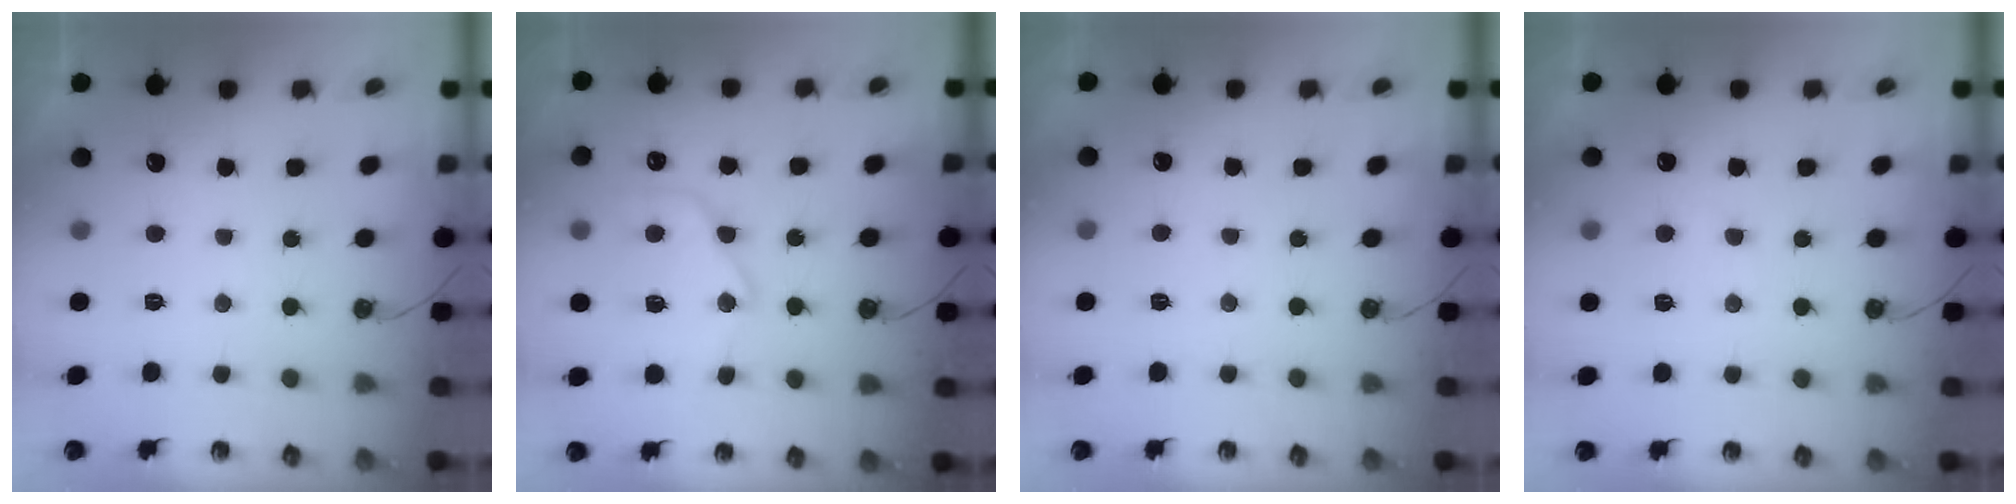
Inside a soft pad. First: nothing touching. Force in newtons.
{"total": 15.6, "press": 15.5, "slide": 1.3}
{"total": 3.7, "press": 3.7, "slide": 0.6}
{"total": 4.7, "press": 4.7, "slide": 0.6}